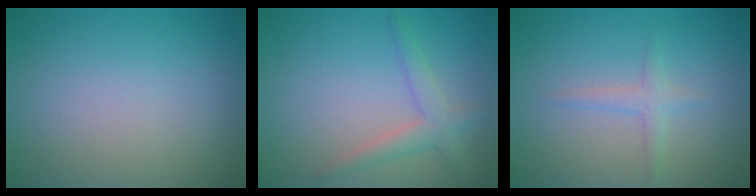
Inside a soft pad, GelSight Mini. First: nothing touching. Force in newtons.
{"total": 2.4, "press": 2.4, "slide": 0.2}
{"total": 1.5, "press": 1.5, "slide": 0.1}